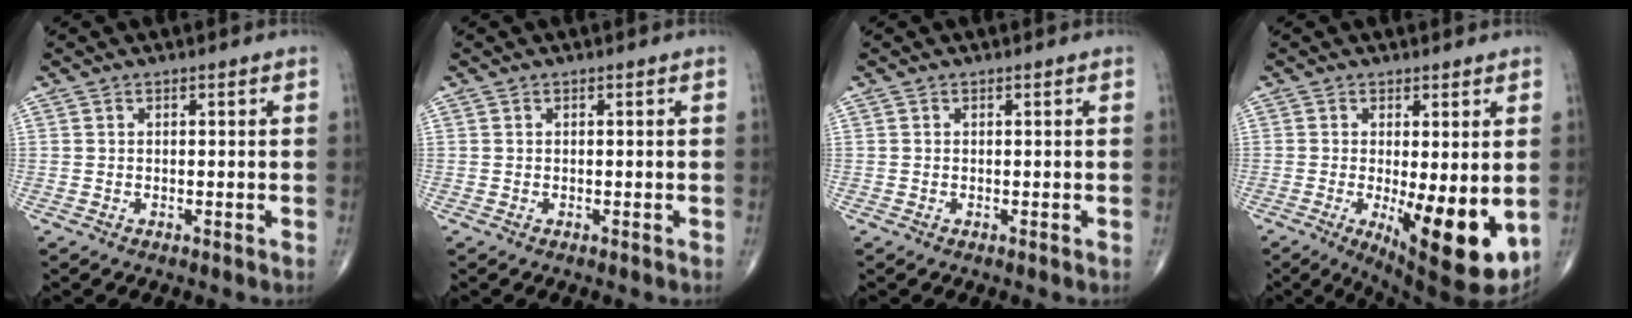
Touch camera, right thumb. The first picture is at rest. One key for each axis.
{"total": 0.0}
{"total": 0.0}
{"total": 12.8, "fx": -2.4, "fy": 4.0, "fz": 11.9, "tx": -0.168, "ty": -0.028, "tz": -0.023}